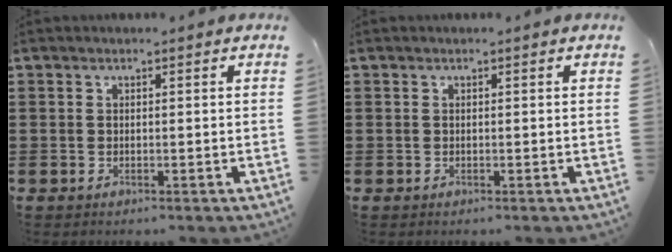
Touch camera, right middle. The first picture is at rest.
{"total": 0.0}